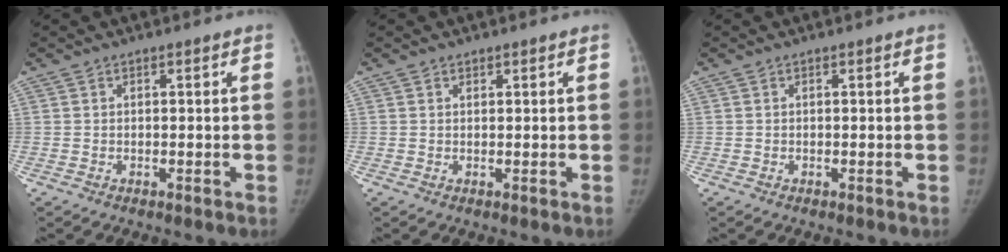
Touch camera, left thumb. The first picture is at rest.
{"total": 0.6, "force": [0.4, 0.4, 0.0], "torque": [0.007, -0.002, 0.005]}
{"total": 0.0}